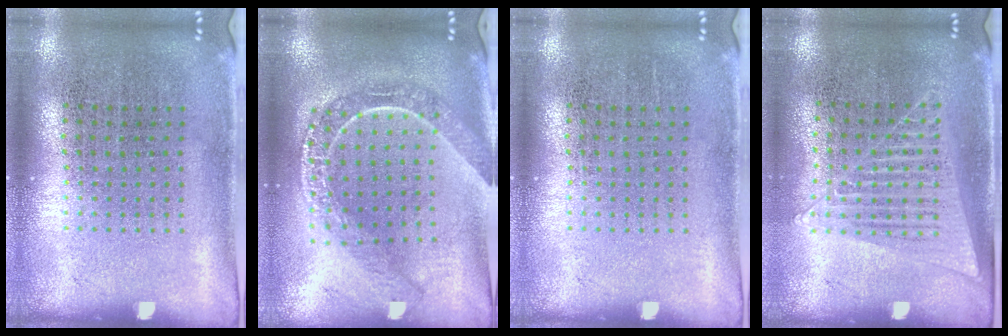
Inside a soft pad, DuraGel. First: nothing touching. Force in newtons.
{"total": 2.1, "press": 1.8, "slide": 1.1}
{"total": 0.0}
{"total": 1.3, "press": 1.2, "slide": 0.5}